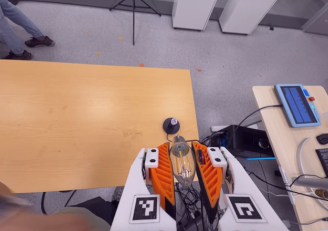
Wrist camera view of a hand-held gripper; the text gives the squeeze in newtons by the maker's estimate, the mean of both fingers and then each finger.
{"total": 17.8, "left": 18.9, "right": 16.7}